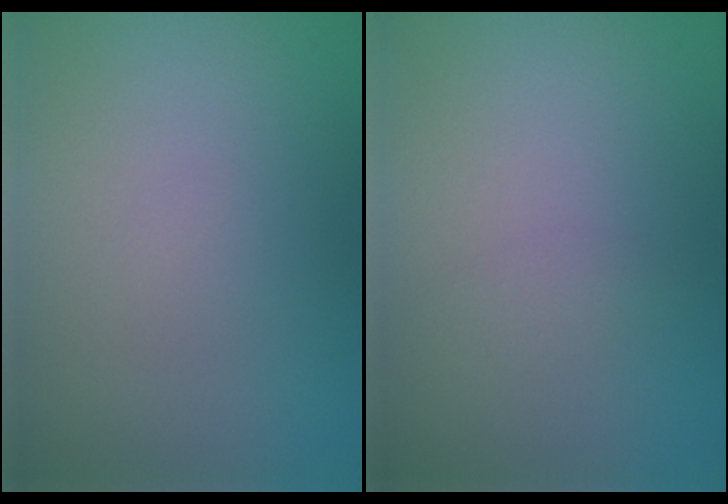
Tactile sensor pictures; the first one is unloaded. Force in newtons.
{"total": 2.1, "press": 2.1, "slide": 0.2}